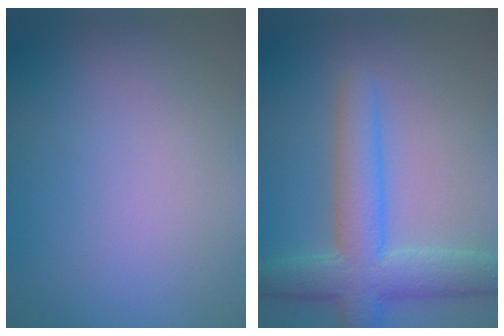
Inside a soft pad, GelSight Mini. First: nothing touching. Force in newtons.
{"total": 5.9, "press": 5.9, "slide": 0.3}